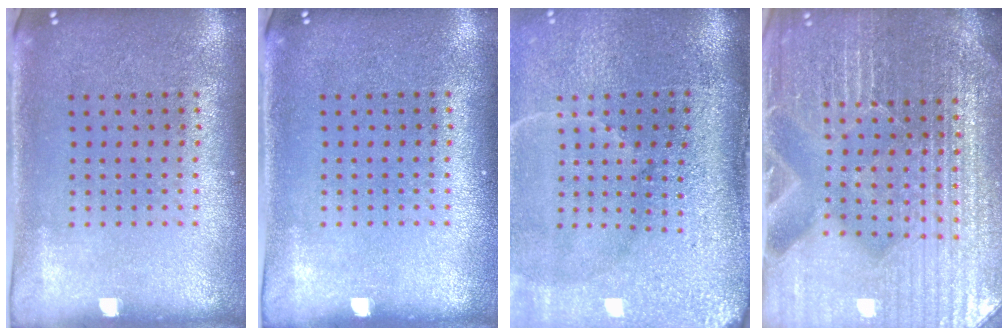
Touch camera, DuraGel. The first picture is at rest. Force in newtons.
{"total": 0.0}
{"total": 5.0, "press": 4.2, "slide": 2.7}
{"total": 5.4, "press": 5.0, "slide": 2.1}